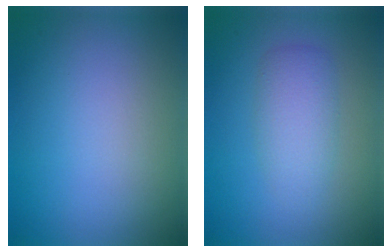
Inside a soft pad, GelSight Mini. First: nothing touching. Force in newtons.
{"total": 3.0, "press": 3.0, "slide": 0.1}